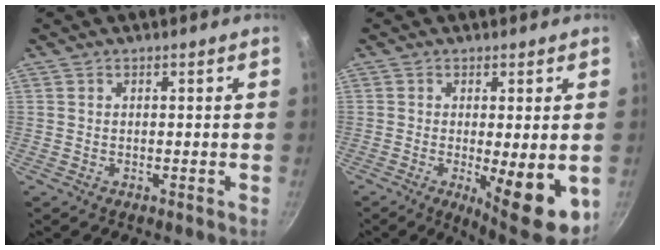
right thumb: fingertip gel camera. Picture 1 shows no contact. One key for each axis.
{"total": 11.5, "fx": -2.5, "fy": 2.8, "fz": 10.8, "tx": -0.135, "ty": -0.010, "tz": -0.023}